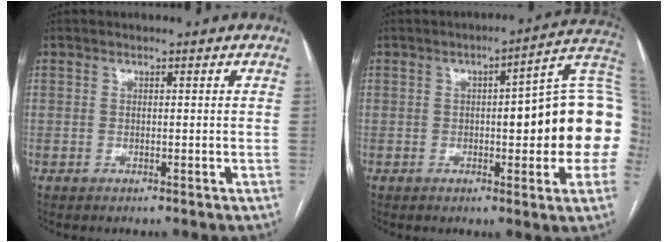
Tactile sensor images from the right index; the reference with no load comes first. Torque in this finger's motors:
{"motor_torque": [1.14, -0.73, 0.40, 0.07]}